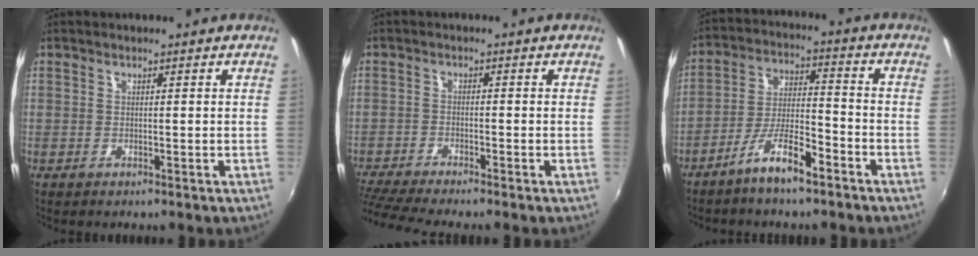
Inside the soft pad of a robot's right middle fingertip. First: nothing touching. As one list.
[{"total": 8.3, "force": [-7.5, -0.3, 3.6], "torque": [-0.101, -0.032, -0.135]}, {"total": 8.6, "force": [-6.1, 1.9, 5.7], "torque": [-0.118, 0.006, -0.108]}]